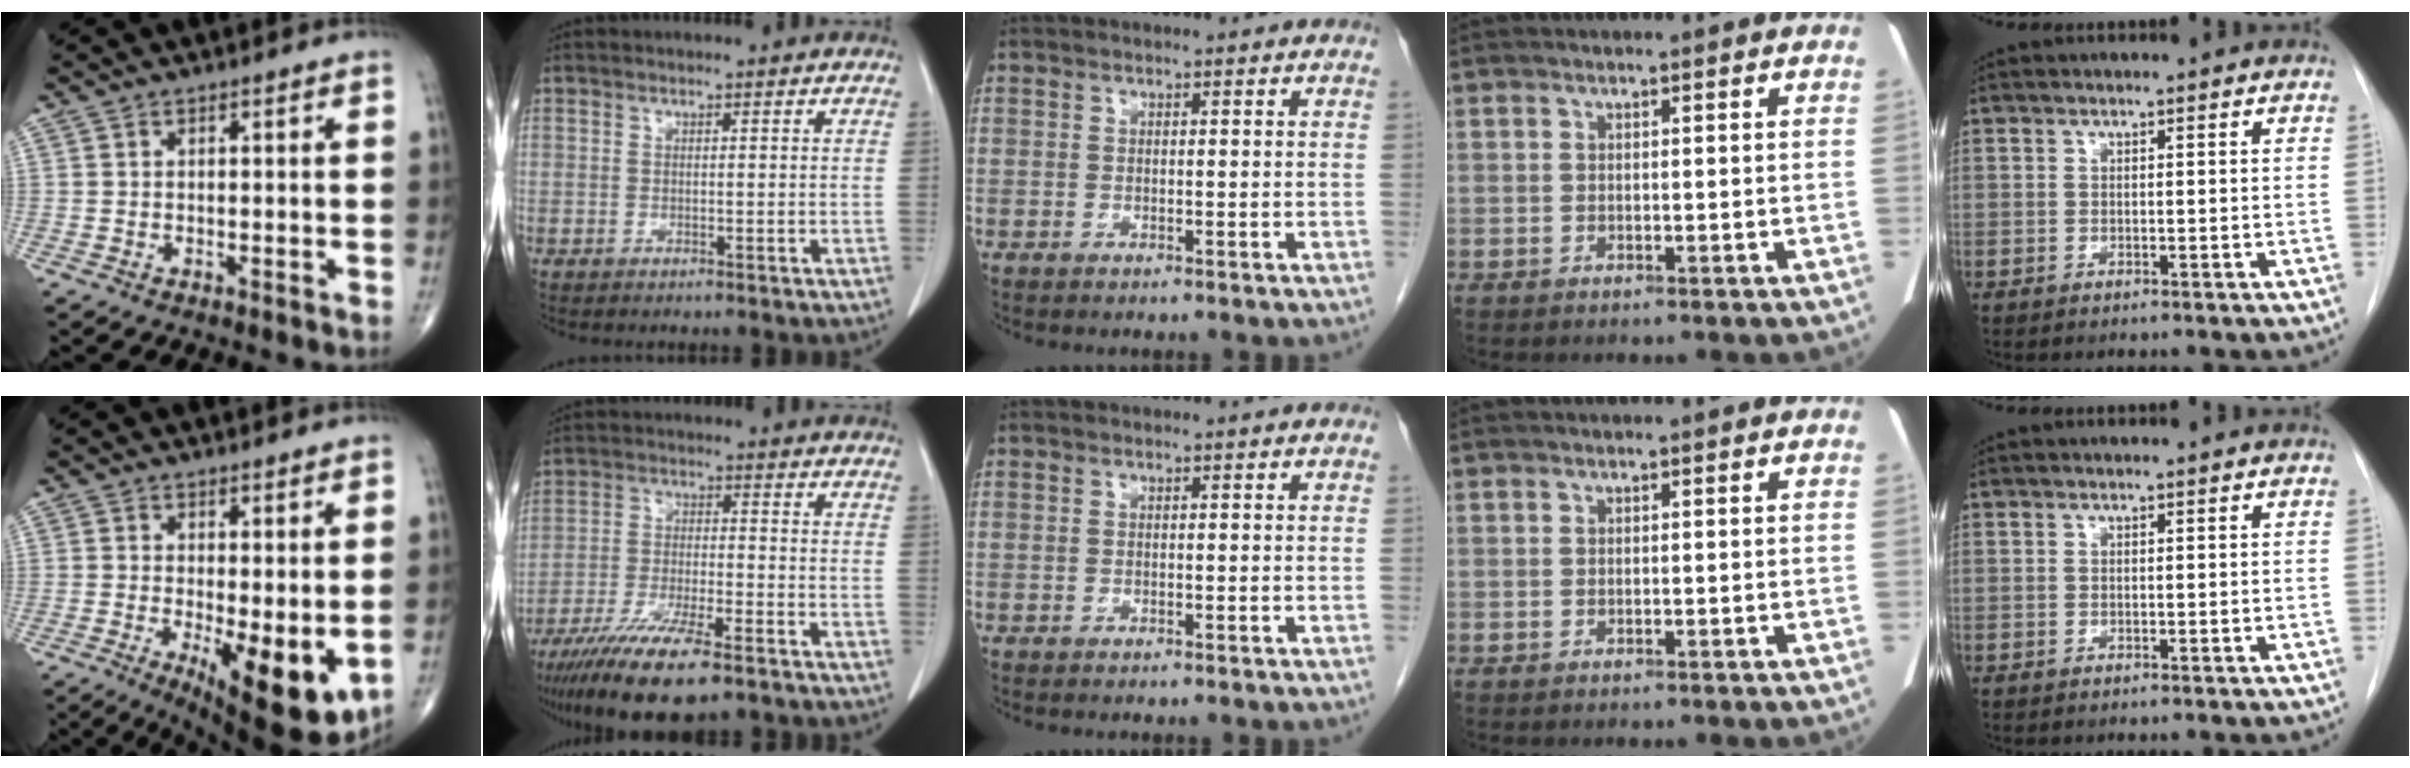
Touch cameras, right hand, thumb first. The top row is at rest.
{"thumb": {"total": 12.6, "force": [-2.5, 4.5, 11.5], "torque": [-0.161, -0.029, -0.023]}, "index": {"total": 14.4, "force": [-10.4, 2.4, 9.6], "torque": [-0.180, -0.036, -0.176]}}